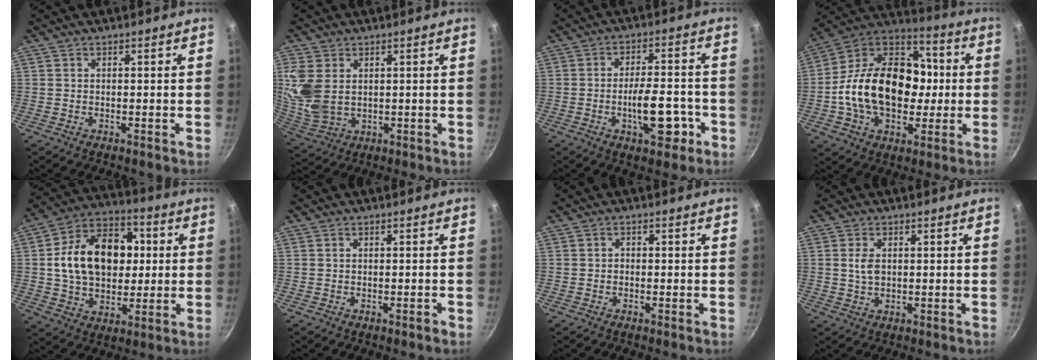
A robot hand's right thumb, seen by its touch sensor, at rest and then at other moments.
{"total": 11.1, "force": [2.5, 7.8, 7.5], "torque": [-0.155, -0.020, 0.061]}
{"total": 10.6, "force": [-3.7, 4.7, 8.8], "torque": [-0.109, 0.028, -0.054]}
{"total": 25.0, "force": [-1.3, 17.5, 17.8], "torque": [-0.265, 0.045, -0.033]}
{"total": 19.9, "force": [2.2, 14.2, 13.8], "torque": [-0.190, 0.024, 0.028]}
{"total": 0.7, "force": [-0.4, 0.2, 0.4], "torque": [-0.010, 0.008, -0.006]}
{"total": 1.0, "force": [-0.4, 0.8, 0.4], "torque": [-0.006, 0.004, -0.008]}
{"total": 3.4, "force": [0.4, 2.2, 2.5], "torque": [-0.041, 0.000, 0.009]}